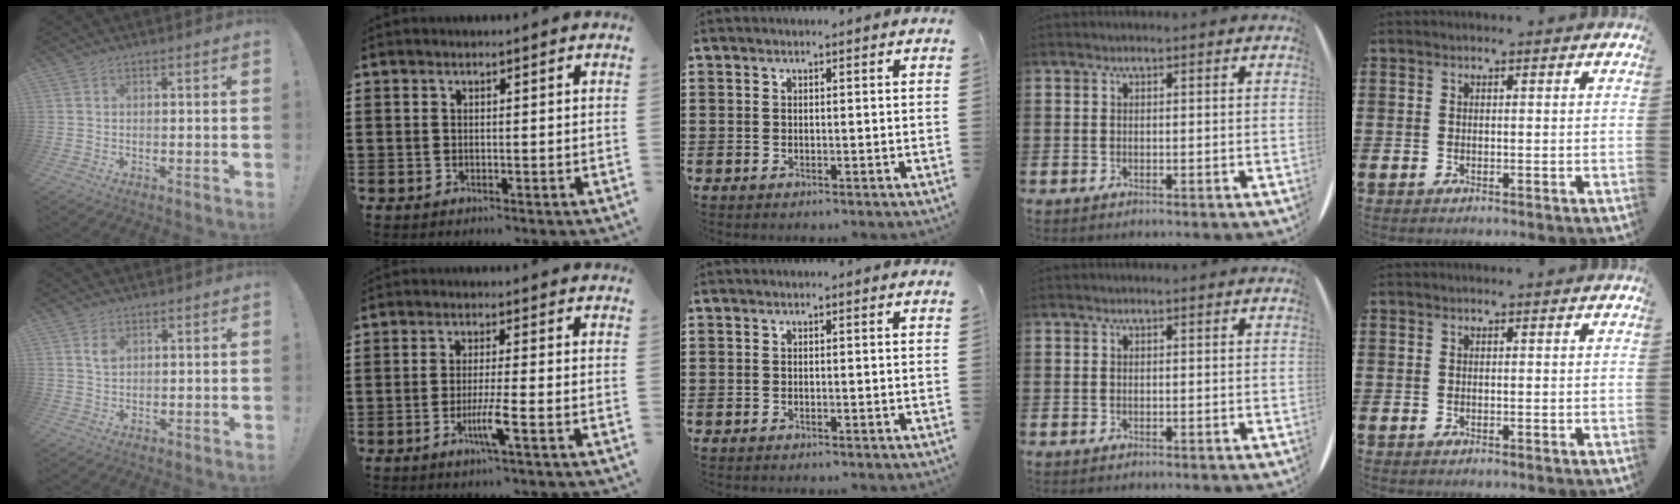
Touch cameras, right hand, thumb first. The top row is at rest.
{"thumb": {"total": 2.5, "force": [1.1, 1.6, 1.5], "torque": [-0.009, -0.007, 0.015]}, "index": {"total": 4.6, "force": [-2.0, -0.3, 4.1], "torque": [-0.083, -0.021, -0.038]}}